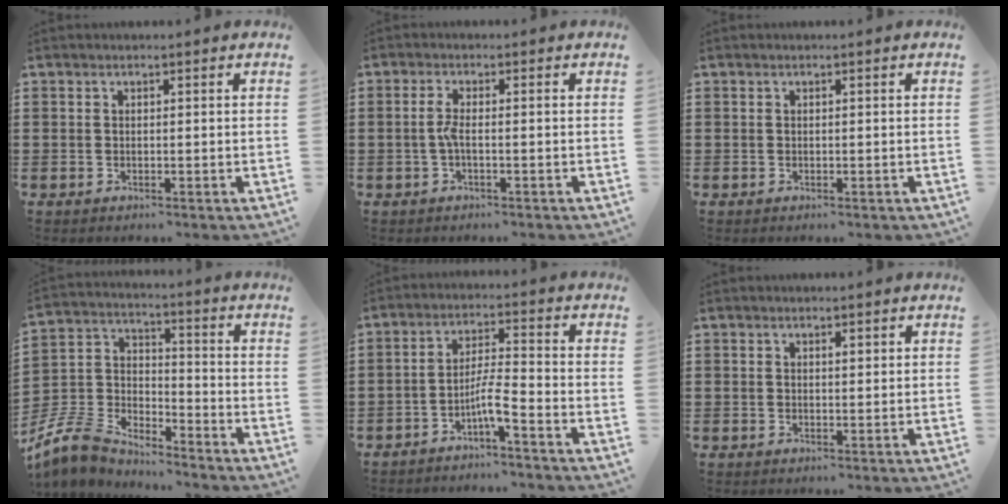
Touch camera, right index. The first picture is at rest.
{"total": 2.7, "force": [-0.6, 0.2, 2.6], "torque": [-0.064, -0.007, -0.017]}
{"total": 0.0}
{"total": 7.2, "force": [-6.7, 2.3, 1.4], "torque": [-0.063, -0.001, -0.141]}
{"total": 4.9, "force": [-3.2, 0.2, 3.7], "torque": [-0.076, -0.003, -0.064]}
{"total": 0.8, "force": [0.3, 0.3, 0.7], "torque": [-0.014, 0.003, 0.004]}